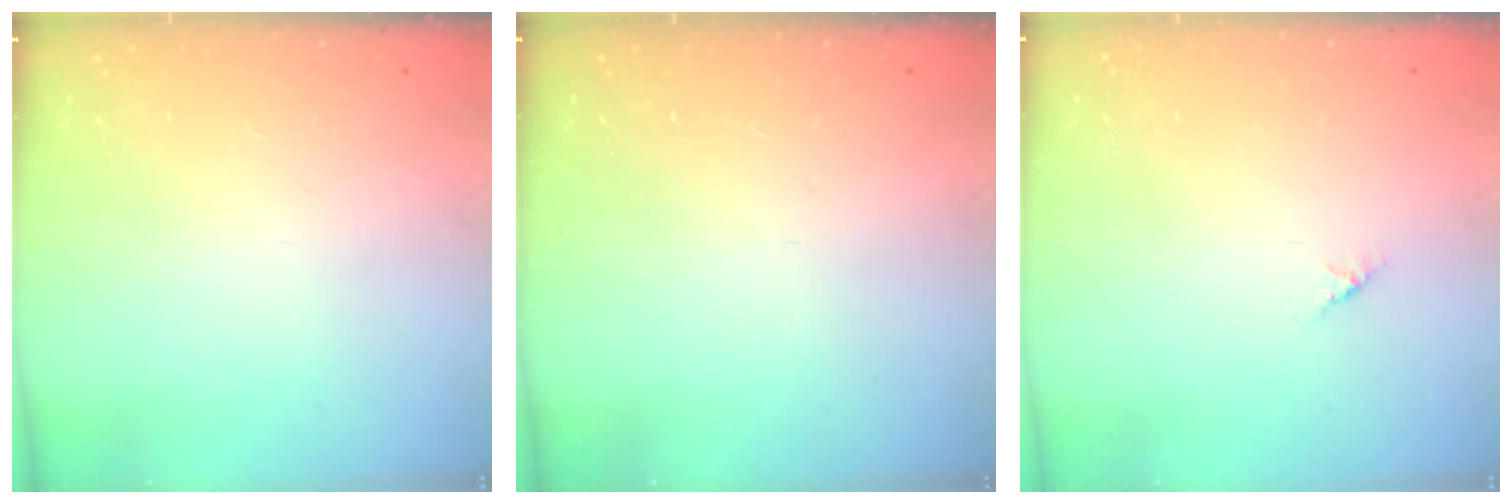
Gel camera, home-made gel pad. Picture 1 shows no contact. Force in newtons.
{"total": 0.0}
{"total": 1.2, "press": 1.2, "slide": 0.3}